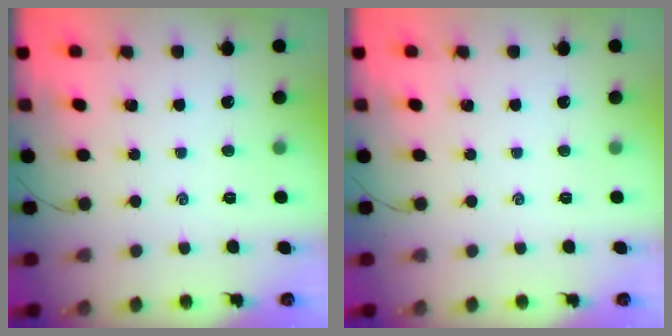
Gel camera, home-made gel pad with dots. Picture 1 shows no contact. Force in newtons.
{"total": 0.0}